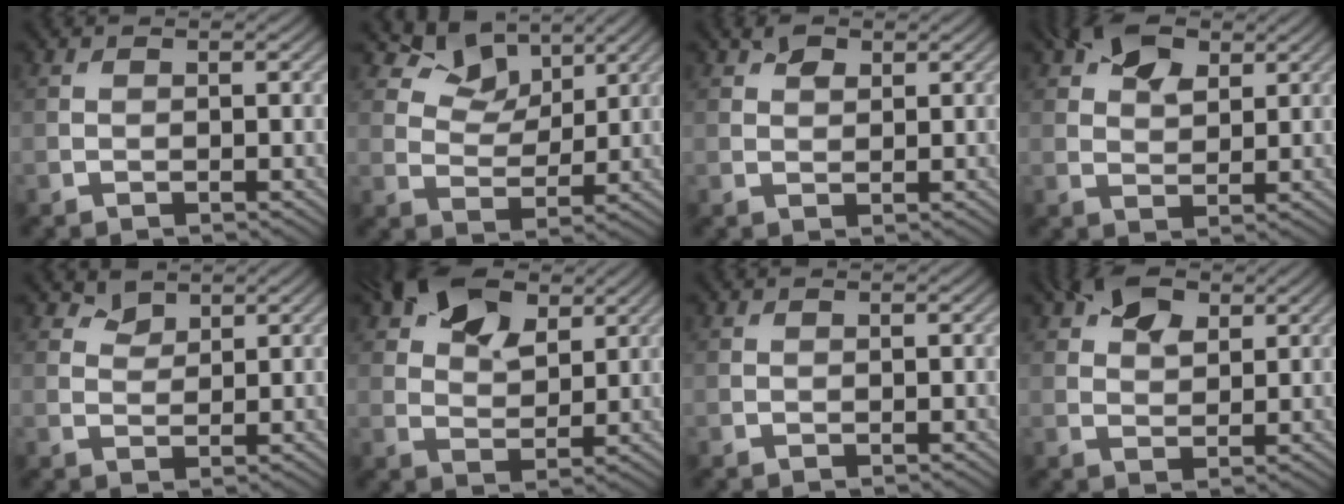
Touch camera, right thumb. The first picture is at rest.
{"total": 7.3, "force": [5.1, 4.1, 3.3], "torque": [-0.063, -0.002, 0.096]}
{"total": 1.9, "force": [1.2, 1.2, 1.0], "torque": [-0.016, 0.002, 0.021]}
{"total": 6.0, "force": [3.2, 3.5, 3.6], "torque": [-0.066, 0.006, 0.056]}
{"total": 1.8, "force": [1.6, 0.9, 0.4], "torque": [-0.008, -0.006, 0.033]}
{"total": 10.1, "force": [5.6, 5.8, 6.1], "torque": [-0.129, 0.011, 0.101]}
{"total": 0.0}
{"total": 5.3, "force": [2.9, 3.2, 3.1], "torque": [-0.058, 0.005, 0.050]}